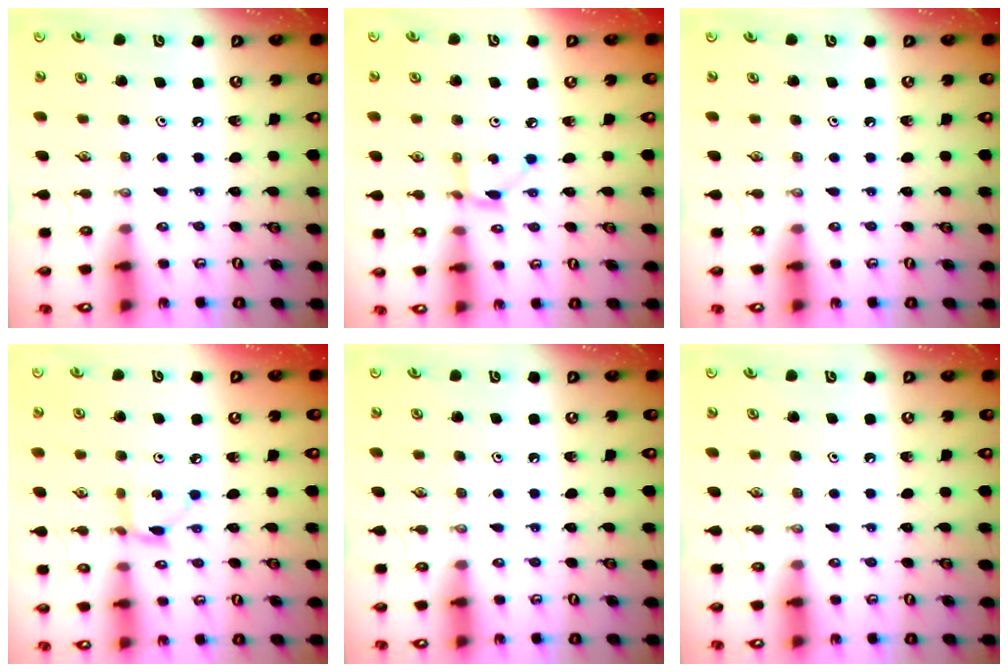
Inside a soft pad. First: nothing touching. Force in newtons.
{"total": 2.4, "press": 2.4, "slide": 0.1}
{"total": 0.0}
{"total": 2.9, "press": 2.9, "slide": 0.4}
{"total": 0.0}
{"total": 0.0}